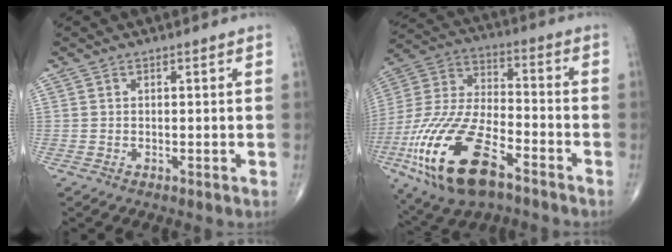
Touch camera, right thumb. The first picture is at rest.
{"total": 23.5, "force": [-11.2, 10.4, 17.9], "torque": [-0.403, 0.025, -0.205]}